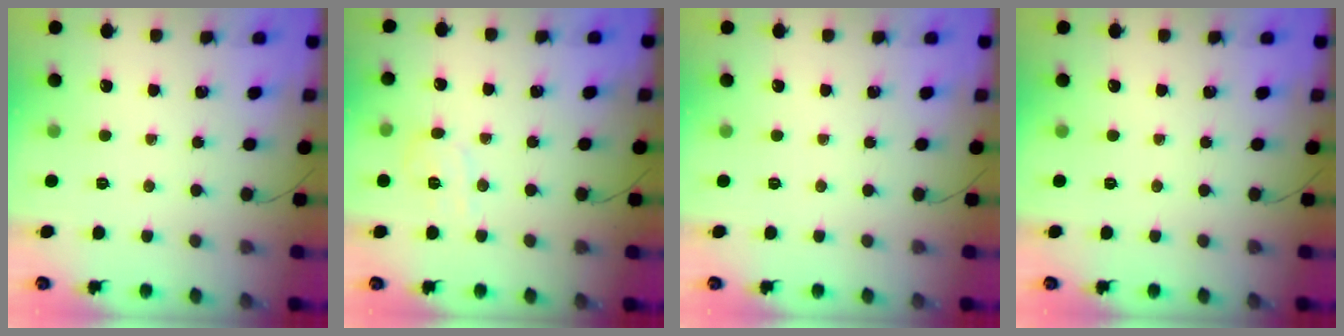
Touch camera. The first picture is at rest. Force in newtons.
{"total": 6.6, "press": 6.4, "slide": 1.8}
{"total": 0.0}
{"total": 0.0}